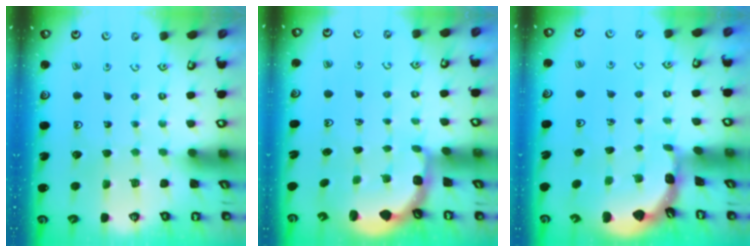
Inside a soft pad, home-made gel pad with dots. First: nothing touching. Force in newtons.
{"total": 2.7, "press": 2.1, "slide": 1.7}
{"total": 1.7, "press": 1.7, "slide": 0.1}